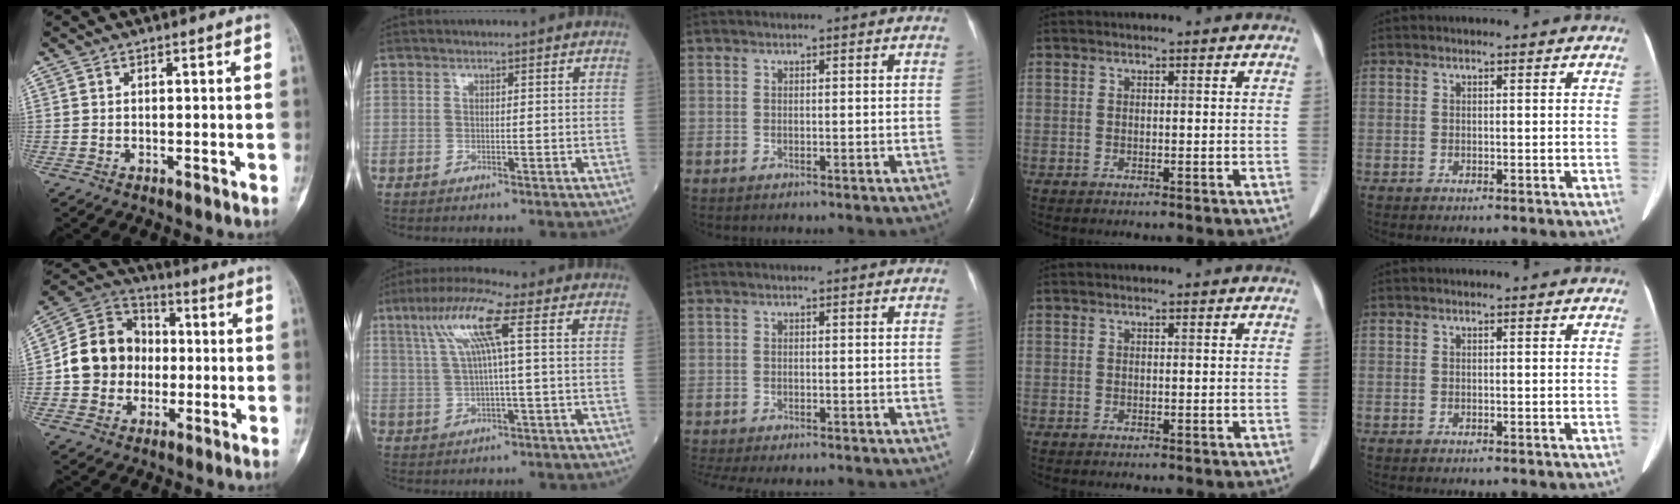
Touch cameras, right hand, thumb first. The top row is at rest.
{"thumb": {"total": 13.7, "force": [-1.0, 12.1, 6.3], "torque": [-0.080, 0.030, -0.025]}, "index": {"total": 9.2, "force": [3.2, 0.0, 8.6], "torque": [-0.175, 0.023, 0.062]}, "middle": {"total": 8.1, "force": [-7.0, 2.0, 3.5], "torque": [-0.056, -0.003, -0.098]}}